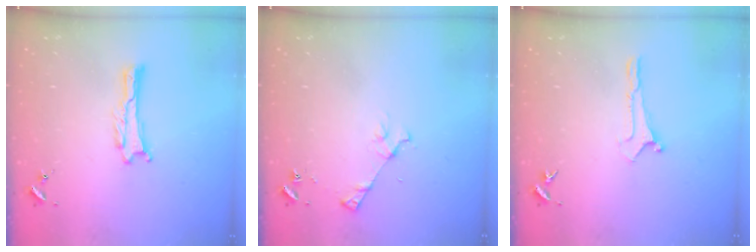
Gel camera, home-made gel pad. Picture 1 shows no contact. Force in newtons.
{"total": 3.4, "press": 3.3, "slide": 0.2}
{"total": 0.0}